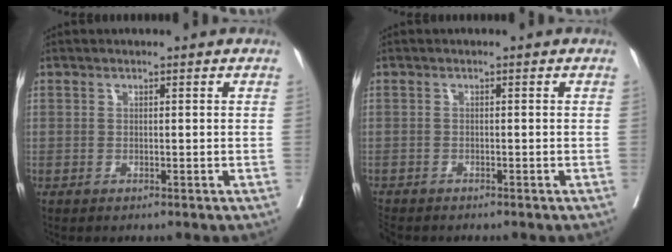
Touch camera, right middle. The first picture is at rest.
{"total": 3.6, "force": [-3.3, 1.2, 1.1], "torque": [-0.025, -0.011, -0.060]}